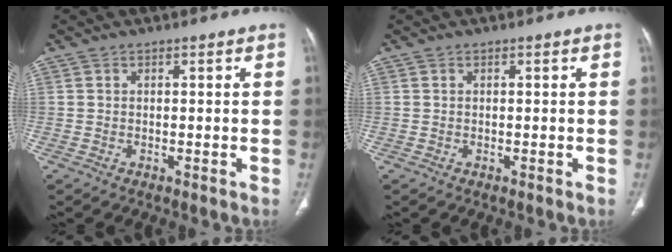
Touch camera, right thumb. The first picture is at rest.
{"total": 0.0}